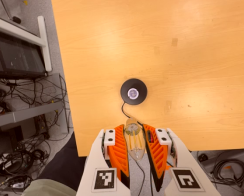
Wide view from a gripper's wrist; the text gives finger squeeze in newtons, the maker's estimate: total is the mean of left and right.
{"total": 20.5, "left": 22.1, "right": 18.9}